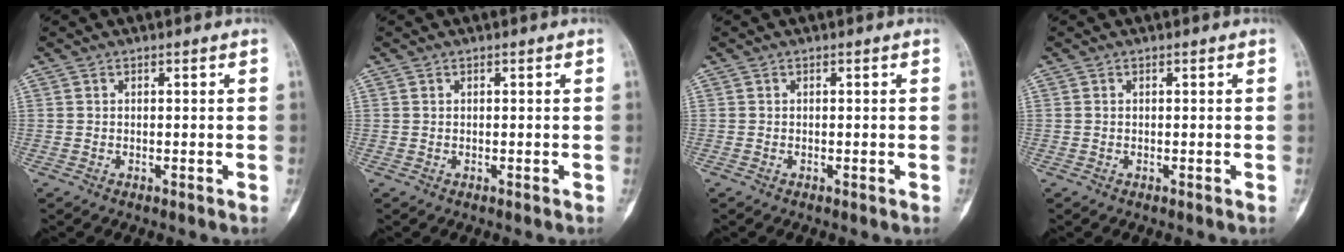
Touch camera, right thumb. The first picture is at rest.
{"total": 0.0}
{"total": 0.0}
{"total": 0.0}